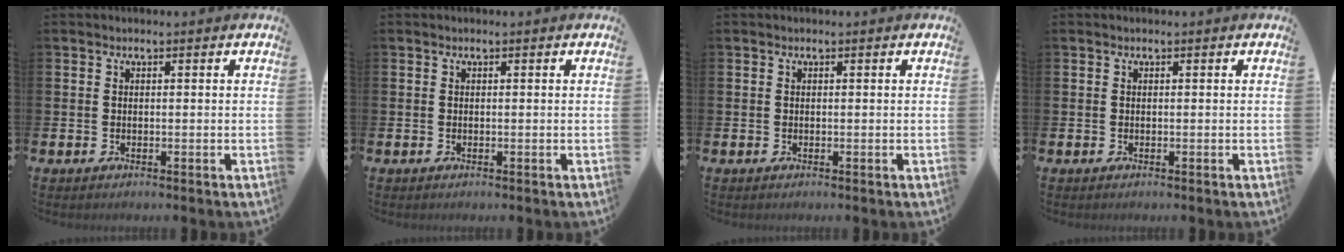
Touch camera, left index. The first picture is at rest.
{"total": 0.0}
{"total": 0.0}
{"total": 0.0}